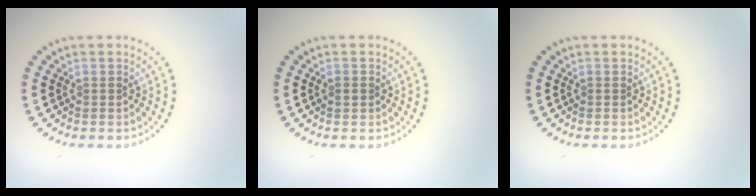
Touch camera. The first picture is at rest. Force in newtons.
{"total": 0.9, "press": 0.9, "slide": 0.0}
{"total": 0.0}